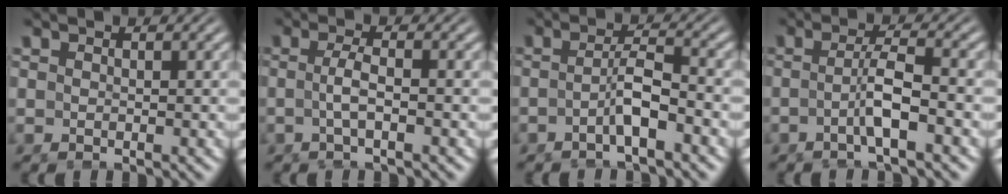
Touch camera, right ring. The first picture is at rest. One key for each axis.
{"total": 2.2, "fx": -0.8, "fy": -0.4, "fz": 2.0, "tx": -0.043, "ty": -0.008, "tz": -0.009}
{"total": 2.8, "fx": -1.7, "fy": 0.0, "fz": 2.3, "tx": -0.037, "ty": -0.009, "tz": -0.024}
{"total": 2.9, "fx": -1.3, "fy": -0.4, "fz": 2.6, "tx": -0.047, "ty": -0.005, "tz": -0.019}